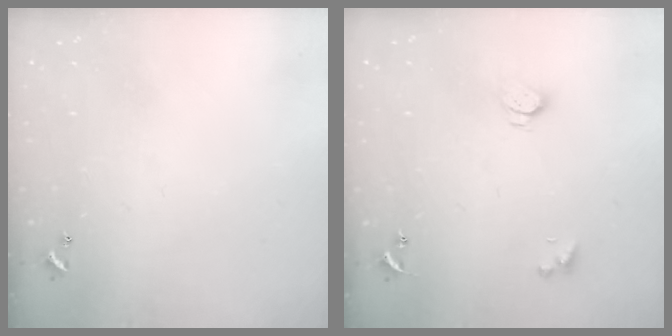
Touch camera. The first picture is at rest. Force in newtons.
{"total": 2.7, "press": 2.7, "slide": 0.3}